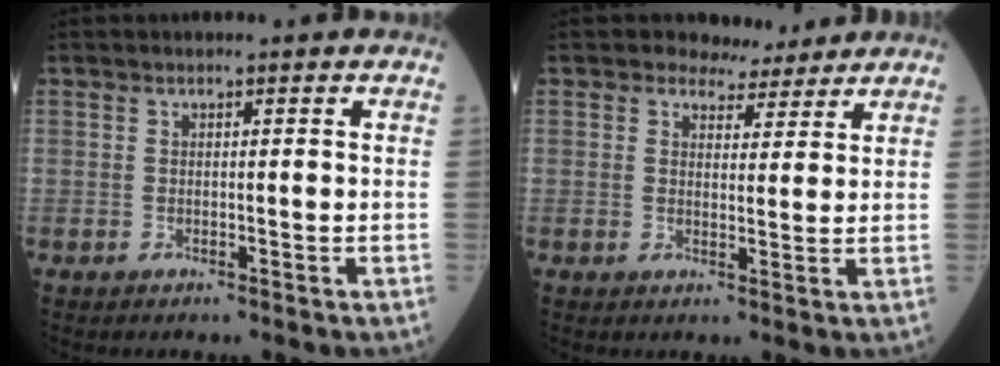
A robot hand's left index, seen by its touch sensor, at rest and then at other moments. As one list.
[{"total": 4.0, "force": [3.6, 1.8, 0.4], "torque": [-0.004, 0.002, 0.048]}]